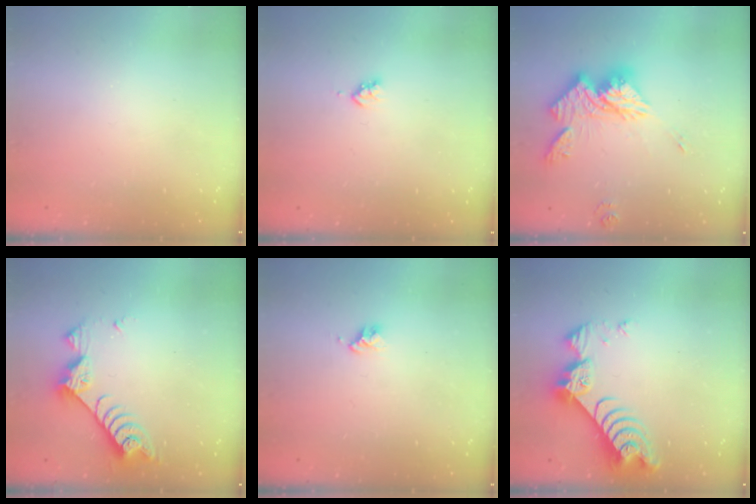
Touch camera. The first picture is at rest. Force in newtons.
{"total": 2.3, "press": 2.3, "slide": 0.4}
{"total": 16.0, "press": 15.9, "slide": 1.7}
{"total": 8.1, "press": 8.0, "slide": 0.9}
{"total": 2.7, "press": 2.7, "slide": 0.3}
{"total": 9.9, "press": 9.9, "slide": 0.9}